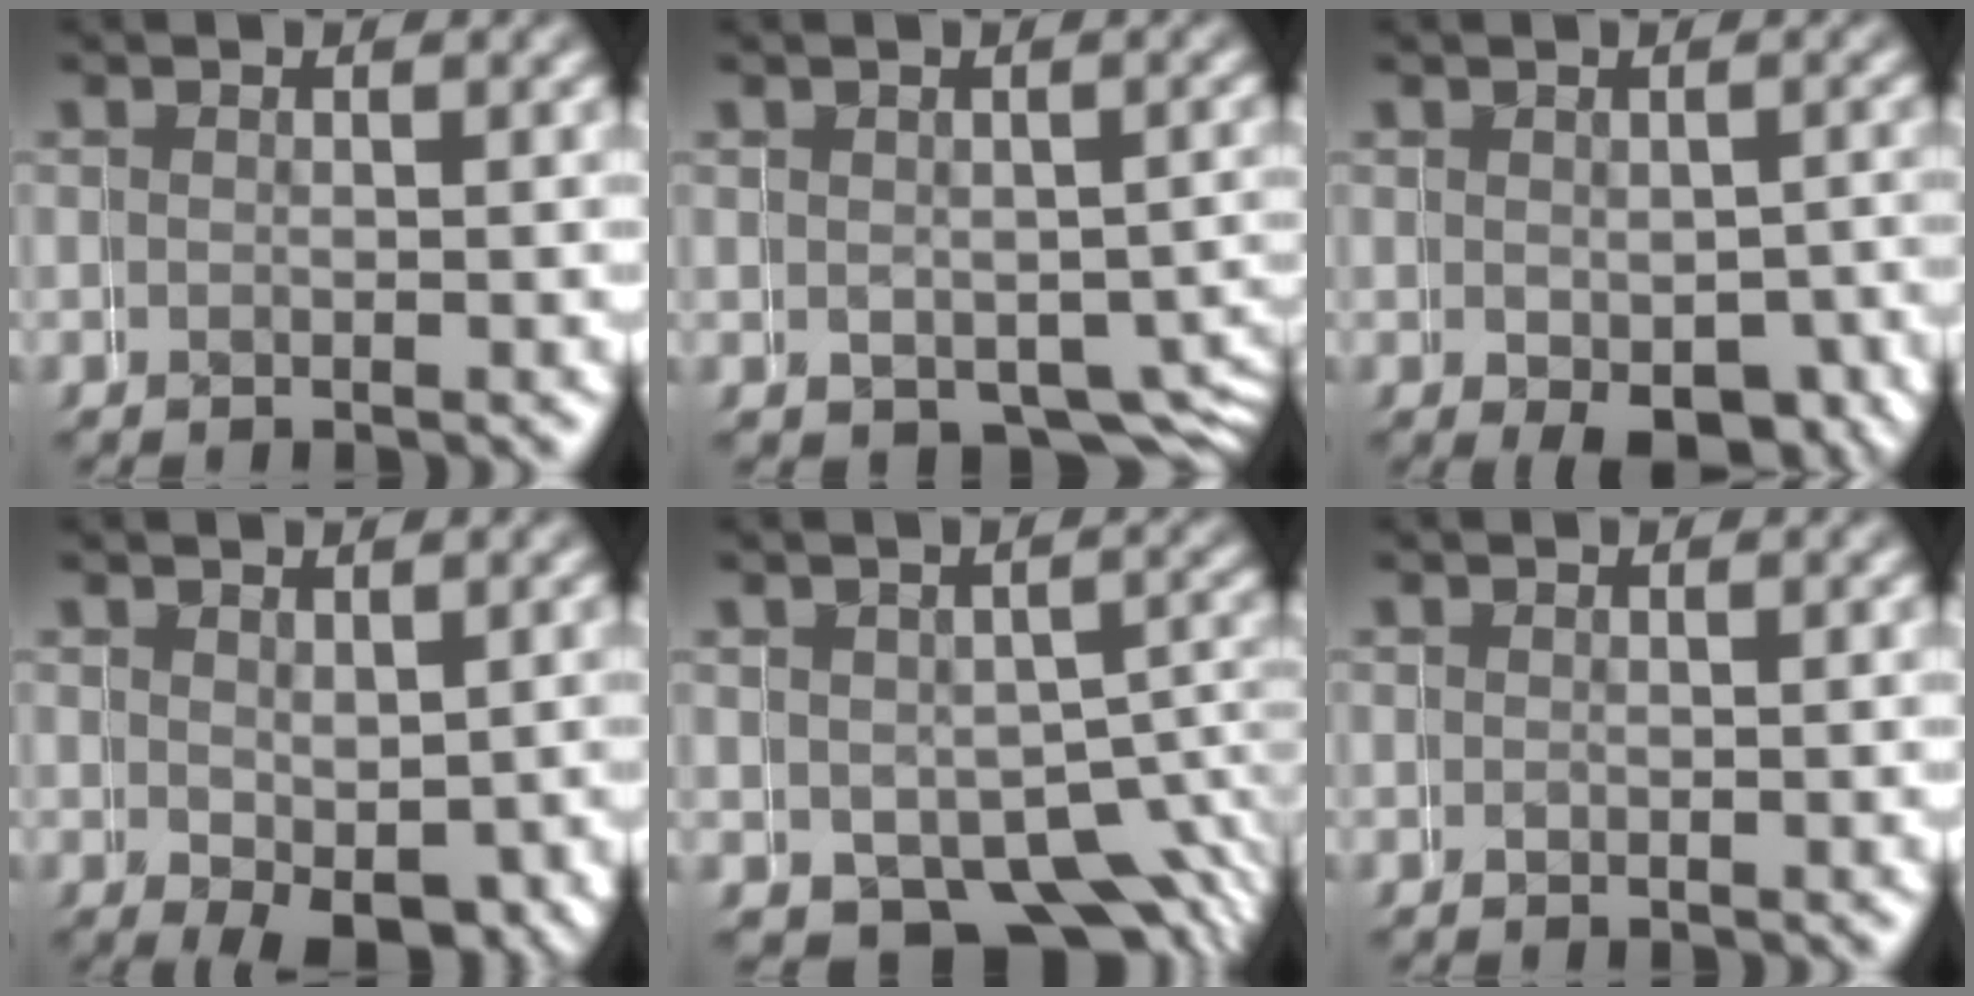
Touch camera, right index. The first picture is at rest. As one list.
[{"total": 3.7, "force": [-2.0, 2.5, 1.8], "torque": [0.009, -0.006, -0.027]}, {"total": 4.9, "force": [-2.3, 2.5, 3.5], "torque": [-0.031, -0.011, -0.030]}, {"total": 4.7, "force": [-0.8, 2.2, 4.0], "torque": [-0.059, -0.020, 0.005]}, {"total": 7.4, "force": [-2.7, 5.4, 4.2], "torque": [-0.045, -0.034, -0.026]}, {"total": 1.1, "force": [0.2, 0.6, 0.9], "torque": [-0.015, -0.004, 0.005]}]